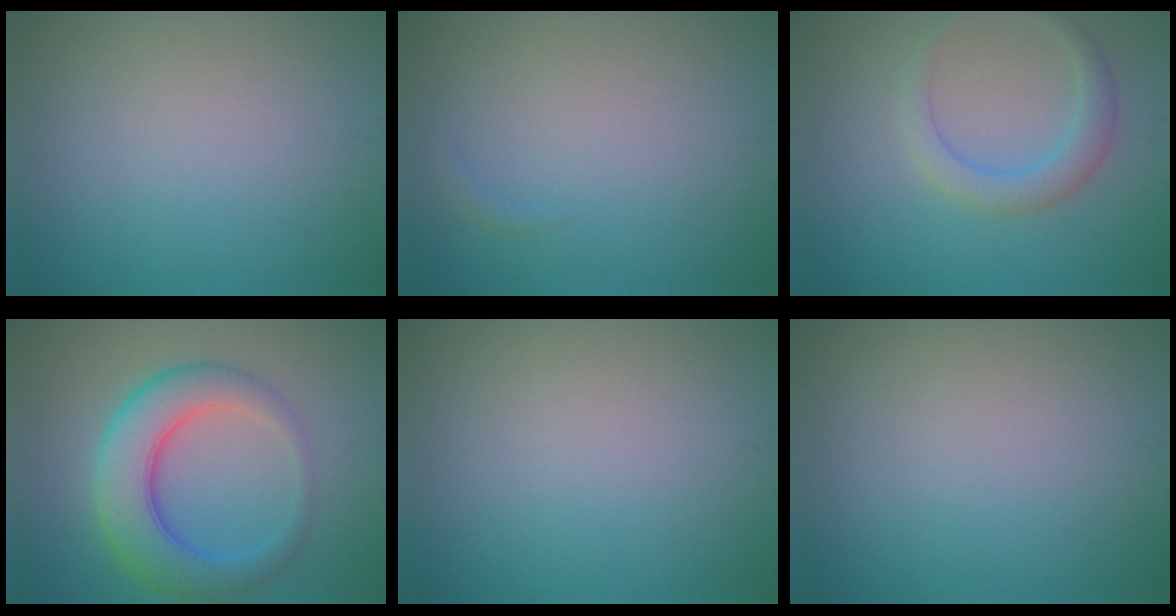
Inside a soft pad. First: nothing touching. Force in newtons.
{"total": 0.5, "press": 0.5, "slide": 0.1}
{"total": 2.8, "press": 2.8, "slide": 0.0}
{"total": 6.8, "press": 6.8, "slide": 0.2}
{"total": 0.0}
{"total": 0.0}